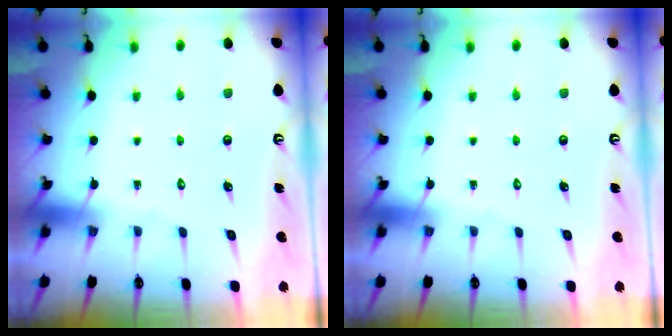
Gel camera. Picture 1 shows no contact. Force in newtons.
{"total": 0.0}